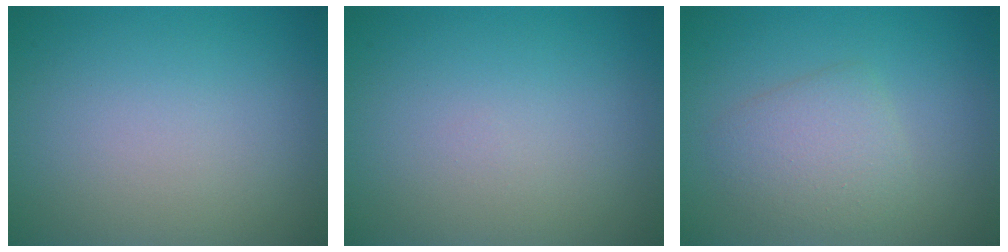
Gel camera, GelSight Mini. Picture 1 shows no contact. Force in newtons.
{"total": 0.0}
{"total": 3.0, "press": 3.0, "slide": 0.0}